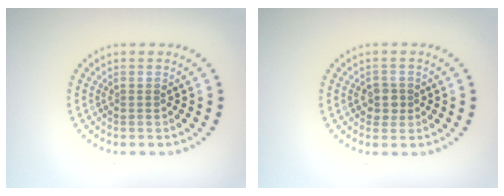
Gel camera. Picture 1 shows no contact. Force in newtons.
{"total": 1.8, "press": 1.6, "slide": 0.8}